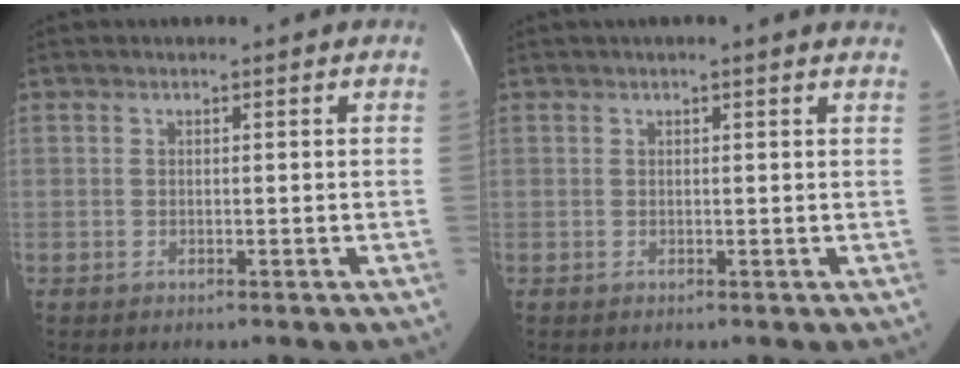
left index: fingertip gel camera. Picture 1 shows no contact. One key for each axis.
{"total": 3.7, "fx": 3.0, "fy": 0.1, "fz": 2.1, "tx": -0.025, "ty": 0.017, "tz": 0.026}